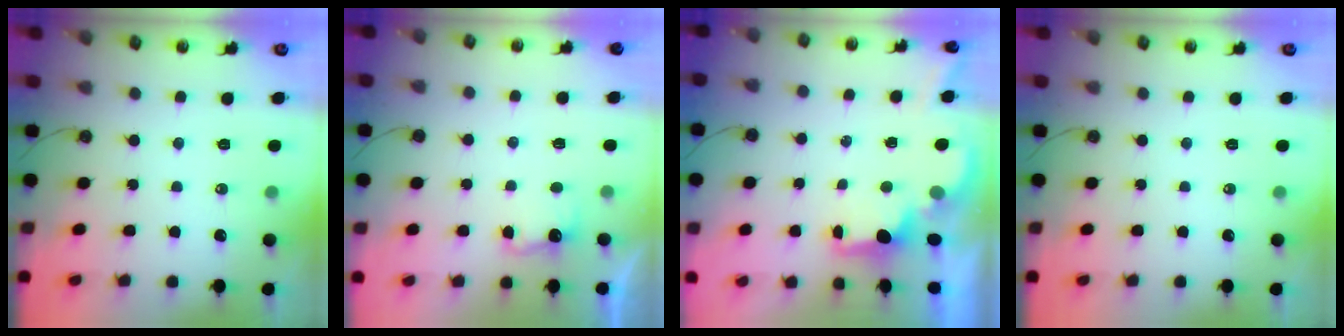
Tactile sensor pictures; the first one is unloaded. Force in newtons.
{"total": 3.8, "press": 3.6, "slide": 1.0}
{"total": 2.2, "press": 2.1, "slide": 0.8}
{"total": 0.0}